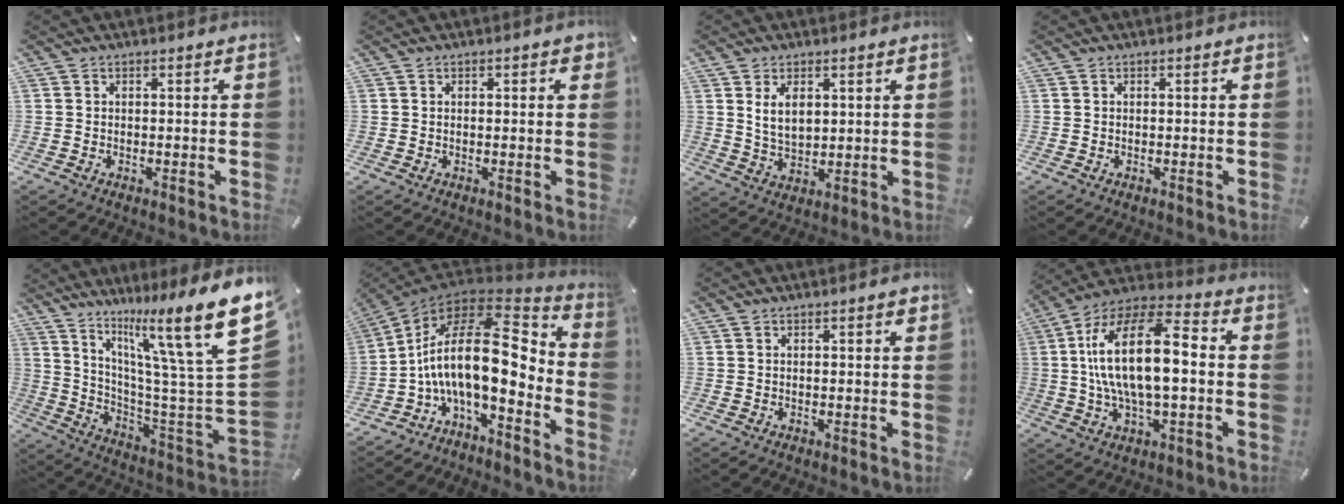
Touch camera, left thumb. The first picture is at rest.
{"total": 1.7, "force": [0.4, 0.5, 1.5], "torque": [-0.021, 0.001, 0.004]}
{"total": 5.8, "force": [2.4, 3.2, 4.2], "torque": [-0.088, -0.004, 0.040]}
{"total": 0.0}
{"total": 22.7, "force": [14.1, 3.3, 17.5], "torque": [-0.261, -0.110, 0.217]}
{"total": 22.4, "force": [0.2, 10.1, 20.0], "torque": [-0.391, -0.027, 0.003]}
{"total": 1.4, "force": [0.4, 0.3, 1.3], "torque": [-0.024, 0.004, 0.005]}
{"total": 19.4, "force": [0.9, 8.5, 17.4], "torque": [-0.345, 0.002, 0.009]}